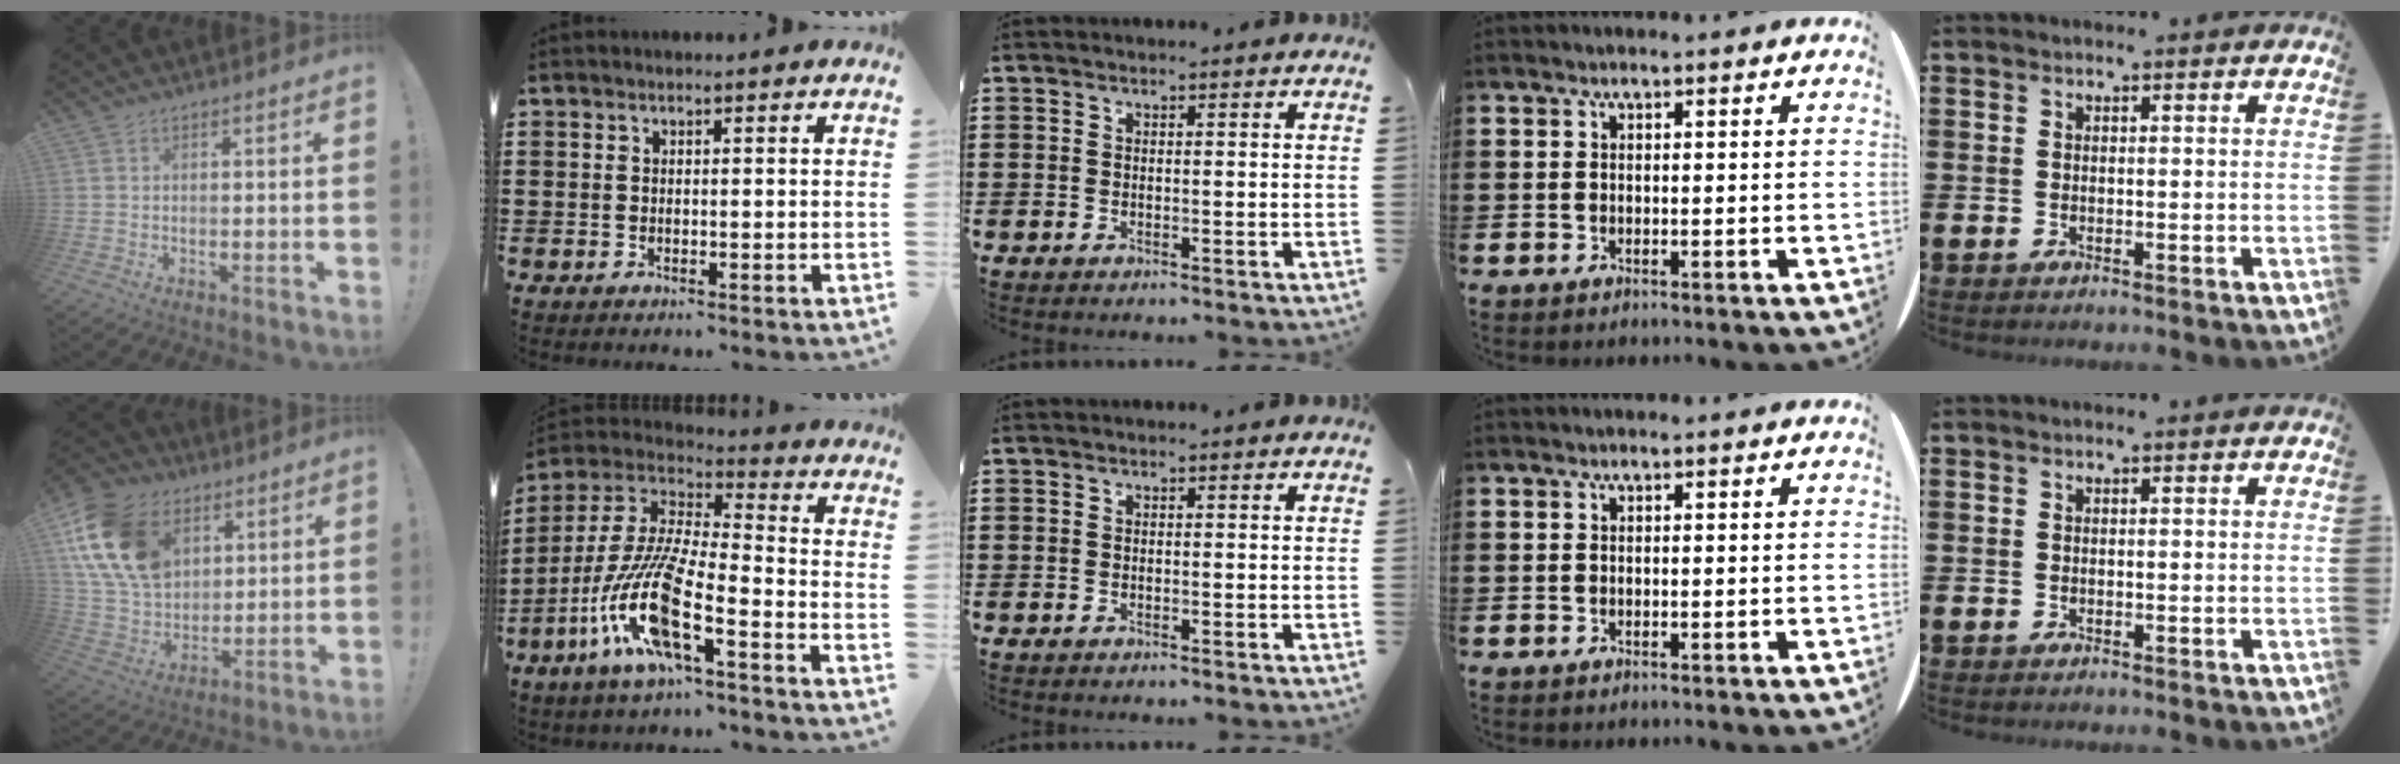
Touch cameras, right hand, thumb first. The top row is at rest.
{"thumb": {"total": 20.5, "force": [8.2, 14.4, 12.0], "torque": [-0.228, -0.026, 0.157]}, "index": {"total": 13.4, "force": [-7.6, 2.1, 10.8], "torque": [-0.247, -0.019, -0.156]}}